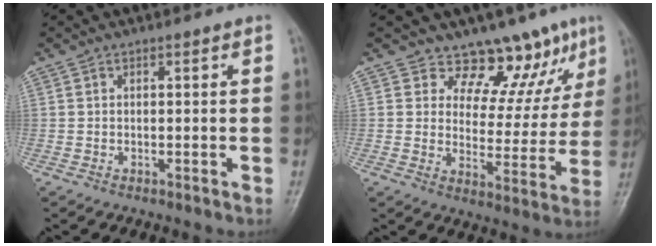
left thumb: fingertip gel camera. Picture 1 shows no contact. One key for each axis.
{"total": 11.0, "fx": 8.6, "fy": 5.6, "fz": 4.1, "tx": -0.010, "ty": -0.064, "tz": 0.114}